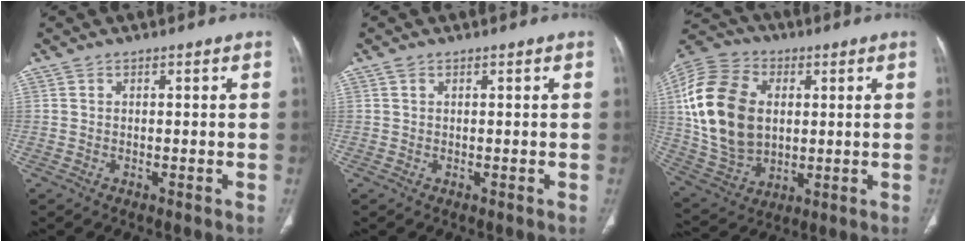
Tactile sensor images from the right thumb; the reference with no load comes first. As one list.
[{"total": 0.6, "force": [0.3, 0.4, 0.4], "torque": [-0.009, 0.006, 0.006]}, {"total": 21.5, "force": [2.9, 15.0, 15.1], "torque": [-0.299, 0.000, 0.064]}]